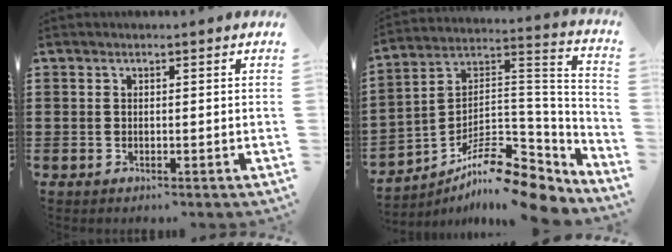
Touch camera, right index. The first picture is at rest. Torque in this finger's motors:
{"motor_torque": [0.20, -0.28, 0.50, 0.14]}